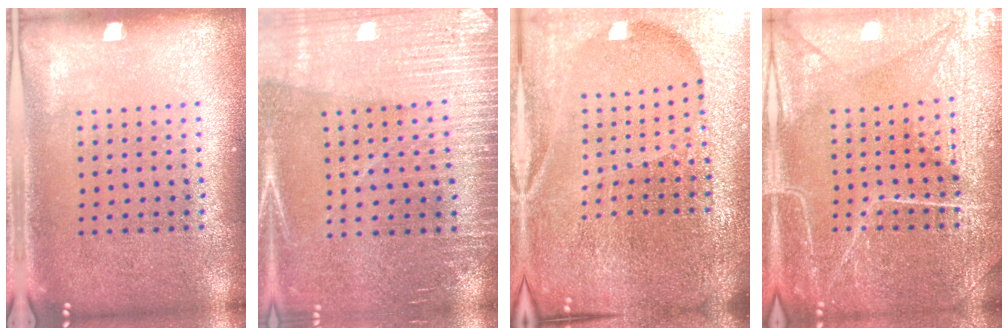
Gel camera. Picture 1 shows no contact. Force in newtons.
{"total": 3.0, "press": 3.0, "slide": 0.4}
{"total": 5.6, "press": 5.0, "slide": 2.4}
{"total": 4.1, "press": 4.1, "slide": 0.4}